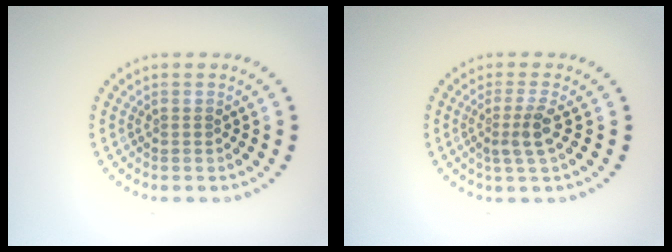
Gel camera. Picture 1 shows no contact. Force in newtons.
{"total": 2.4, "press": 1.8, "slide": 1.6}